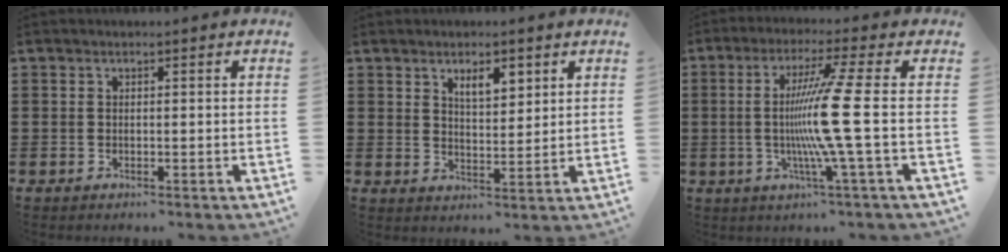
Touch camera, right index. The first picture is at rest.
{"total": 4.2, "force": [2.6, 1.7, 2.9], "torque": [-0.046, 0.000, 0.042]}
{"total": 11.2, "force": [-1.1, -1.6, 11.0], "torque": [-0.233, -0.029, -0.040]}